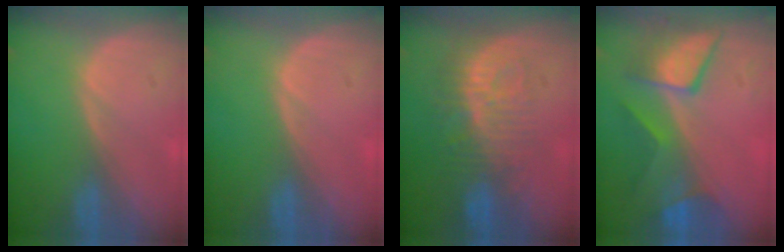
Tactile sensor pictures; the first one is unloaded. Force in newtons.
{"total": 0.0}
{"total": 9.4, "press": 8.5, "slide": 3.9}
{"total": 7.7, "press": 7.7, "slide": 0.7}